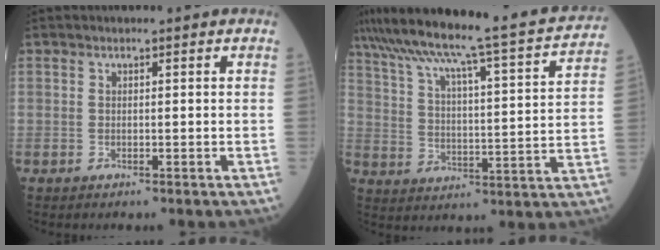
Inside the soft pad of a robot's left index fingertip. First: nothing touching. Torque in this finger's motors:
{"motor_torque": [0.59, -1.55, 0.60, 0.15]}